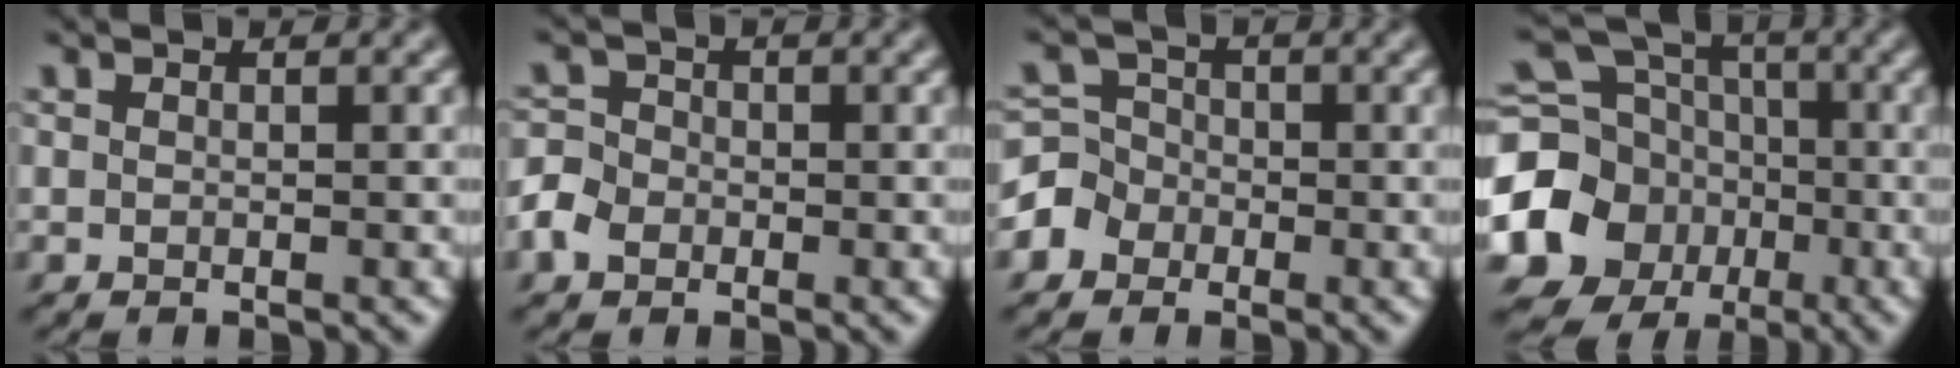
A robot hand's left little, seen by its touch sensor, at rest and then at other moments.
{"total": 3.1, "force": [-1.3, 2.5, 1.2], "torque": [-0.019, 0.002, -0.031]}
{"total": 4.8, "force": [-1.9, 4.4, 0.8], "torque": [0.002, 0.015, -0.062]}
{"total": 13.4, "force": [-3.3, 11.9, 5.2], "torque": [-0.127, -0.034, -0.081]}